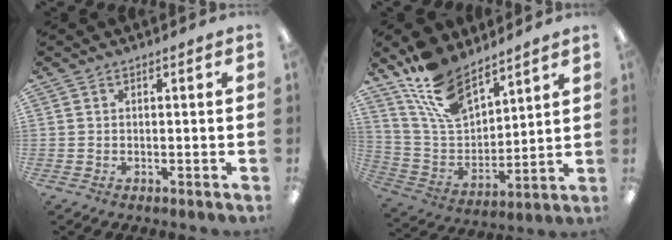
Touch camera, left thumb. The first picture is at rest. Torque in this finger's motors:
{"motor_torque": [1.01, -0.10, 1.40, -1.37, 0.12]}